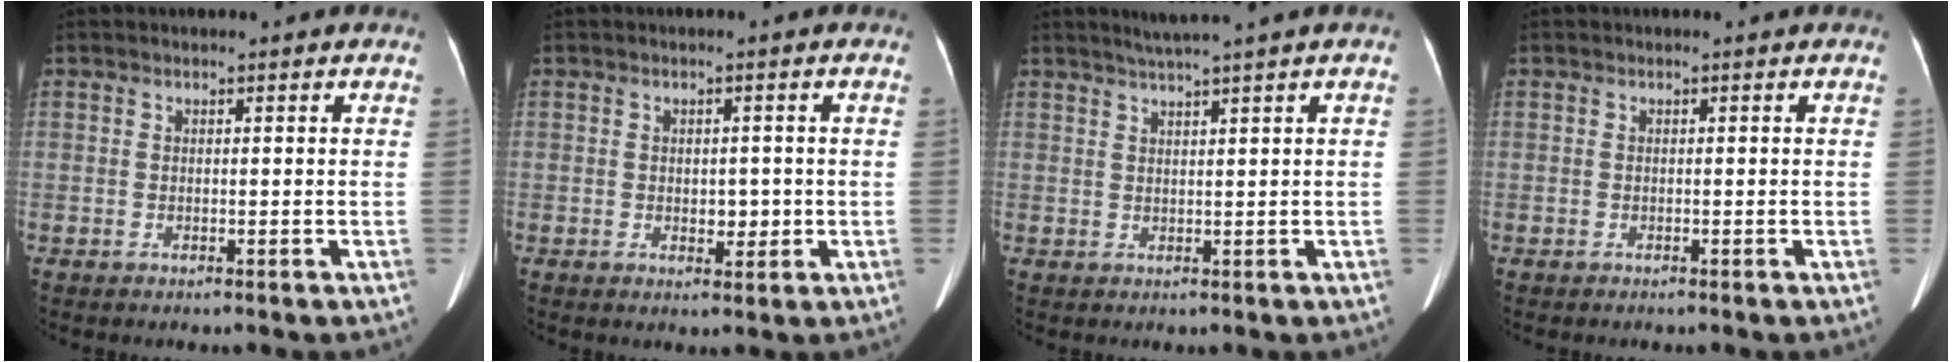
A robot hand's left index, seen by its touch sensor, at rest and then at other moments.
{"total": 2.6, "force": [-0.4, 1.6, 2.1], "torque": [-0.029, -0.003, -0.002]}
{"total": 3.6, "force": [2.7, -1.0, 2.2], "torque": [-0.040, 0.007, 0.052]}
{"total": 0.0}